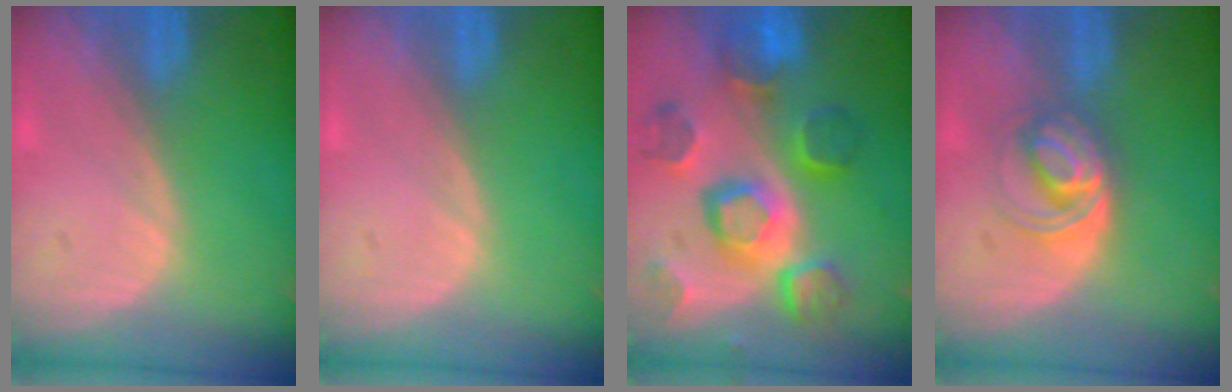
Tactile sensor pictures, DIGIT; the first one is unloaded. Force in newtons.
{"total": 0.0}
{"total": 12.1, "press": 10.5, "slide": 6.0}
{"total": 5.3, "press": 5.1, "slide": 1.1}